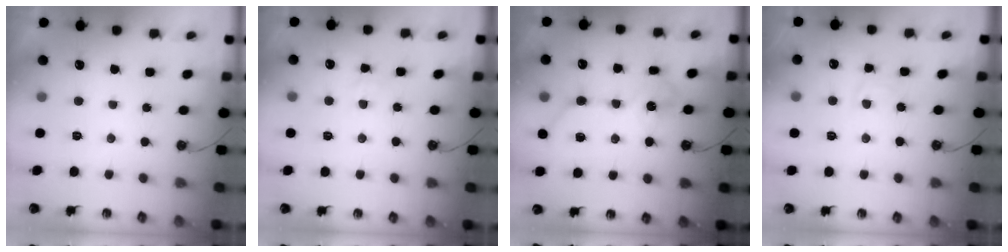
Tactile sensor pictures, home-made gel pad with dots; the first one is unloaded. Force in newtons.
{"total": 5.0, "press": 4.9, "slide": 0.7}
{"total": 11.8, "press": 11.8, "slide": 0.2}
{"total": 5.2, "press": 5.1, "slide": 0.5}